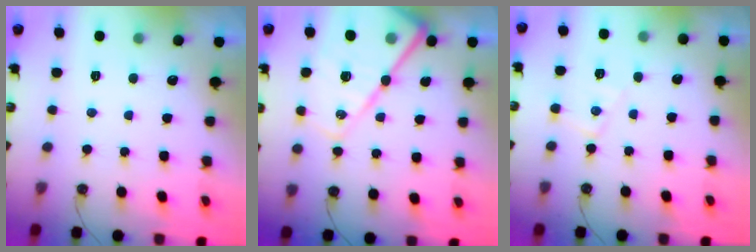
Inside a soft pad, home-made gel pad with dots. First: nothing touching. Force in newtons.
{"total": 21.2, "press": 21.0, "slide": 2.6}
{"total": 7.6, "press": 7.6, "slide": 0.5}